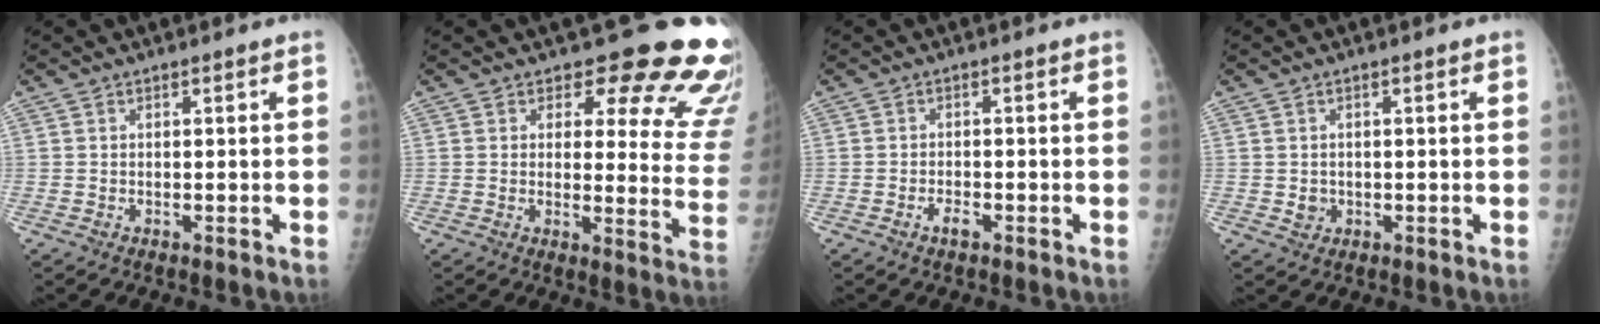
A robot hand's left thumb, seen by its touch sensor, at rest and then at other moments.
{"total": 17.2, "force": [13.8, 6.7, 7.8], "torque": [-0.034, -0.107, 0.135]}
{"total": 2.0, "force": [-1.2, 0.9, 1.3], "torque": [-0.023, 0.006, -0.021]}
{"total": 1.8, "force": [-0.2, 1.7, 0.7], "torque": [-0.004, 0.002, 0.003]}